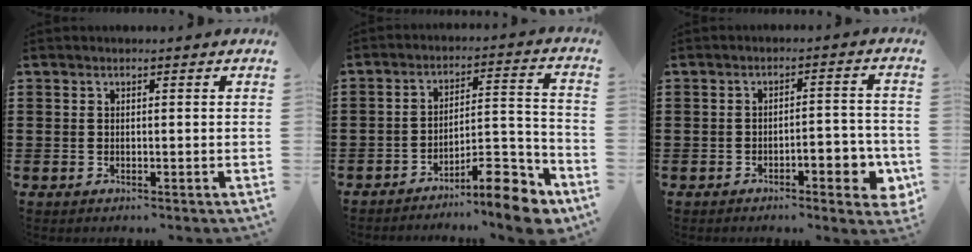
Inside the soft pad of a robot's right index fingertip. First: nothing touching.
{"total": 10.8, "force": [-8.4, 2.8, 6.2], "torque": [-0.072, 0.034, -0.151]}
{"total": 4.6, "force": [-2.5, 1.5, 3.6], "torque": [-0.049, 0.004, -0.045]}